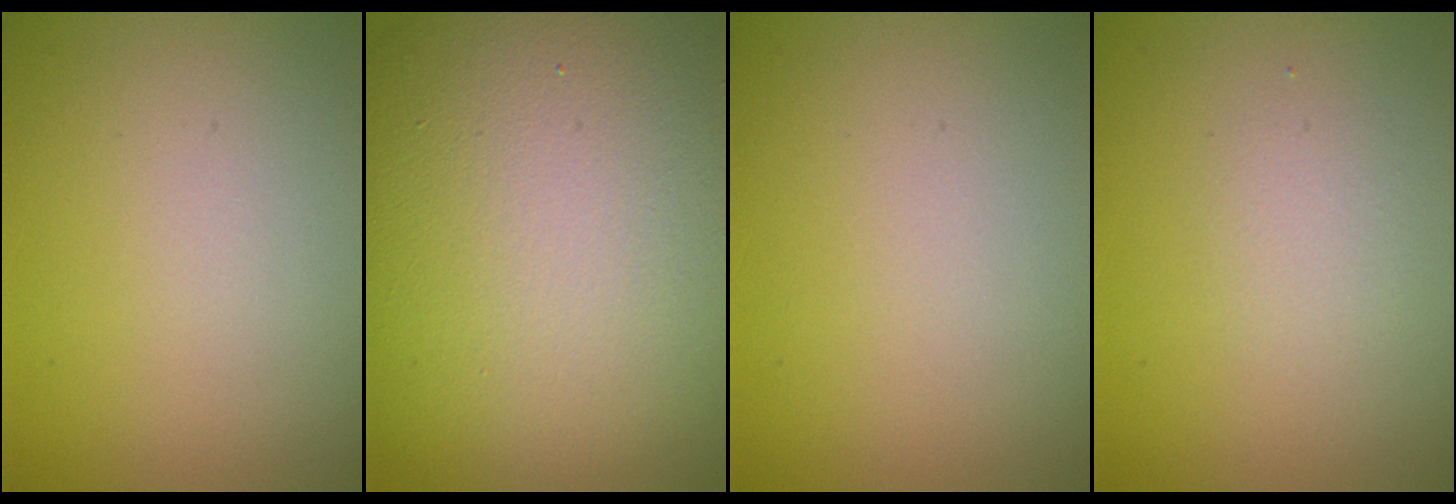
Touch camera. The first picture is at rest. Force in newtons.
{"total": 20.3, "press": 20.2, "slide": 1.3}
{"total": 0.0}
{"total": 1.2, "press": 1.2, "slide": 0.0}